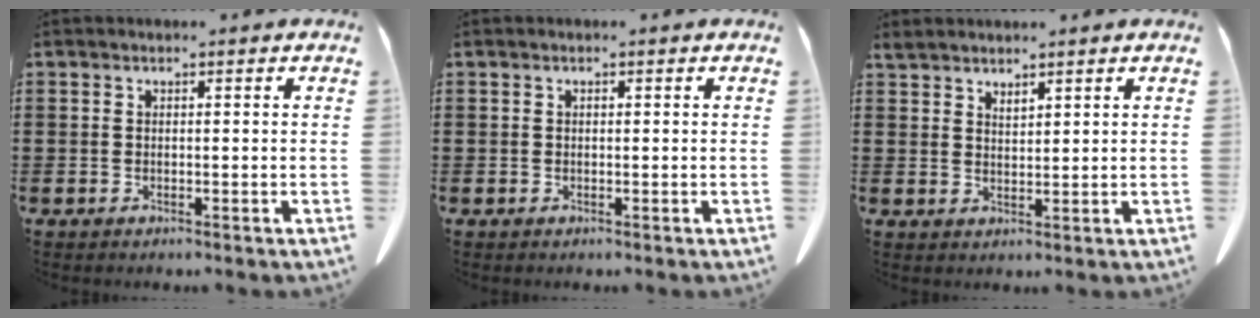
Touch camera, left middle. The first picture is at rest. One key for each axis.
{"total": 0.0}
{"total": 2.1, "fx": 2.1, "fy": 0.1, "fz": 0.1, "tx": -0.007, "ty": -0.002, "tz": 0.040}